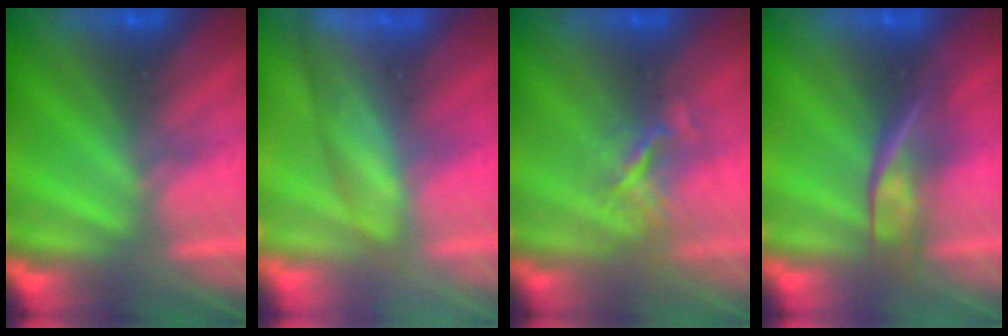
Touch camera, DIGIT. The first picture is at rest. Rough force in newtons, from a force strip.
{"total": 3.7}
{"total": 3.5}
{"total": 2.4}